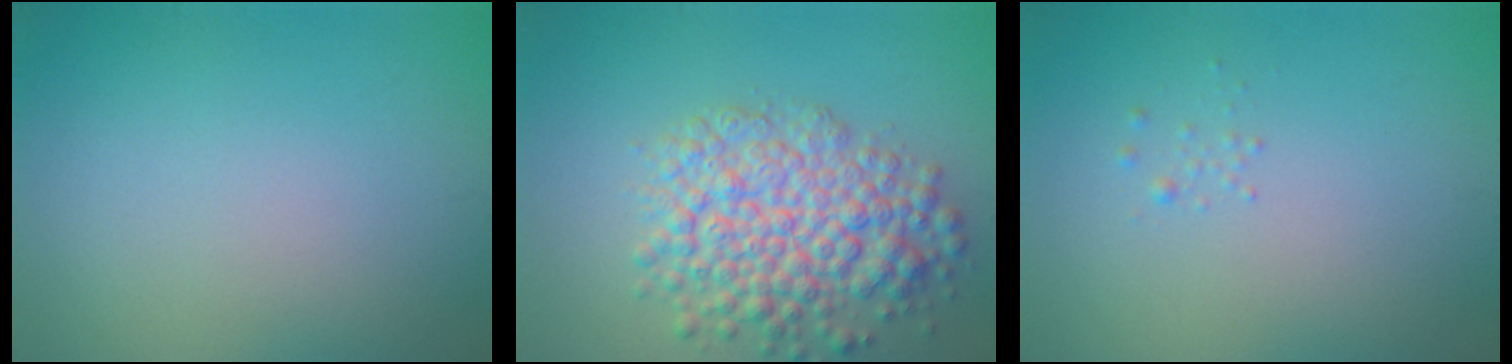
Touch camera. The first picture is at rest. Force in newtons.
{"total": 7.1, "press": 7.1, "slide": 0.3}
{"total": 0.7, "press": 0.7, "slide": 0.1}